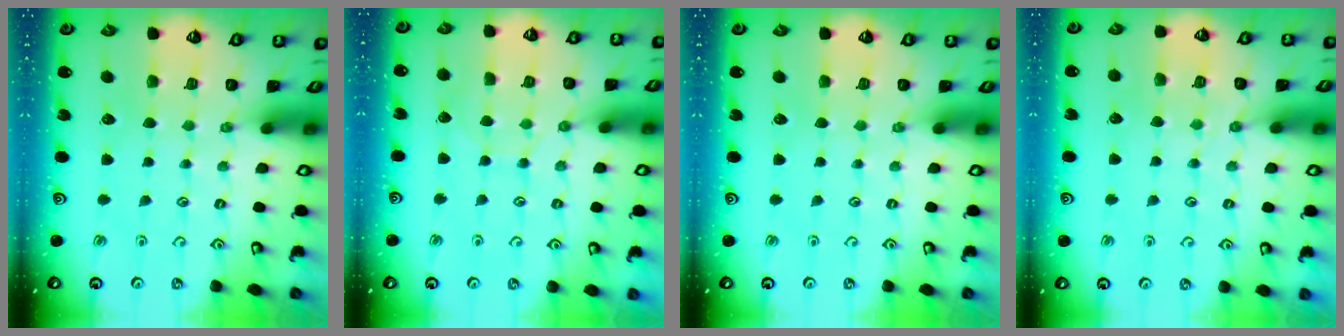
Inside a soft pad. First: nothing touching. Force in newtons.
{"total": 2.8, "press": 2.8, "slide": 0.3}
{"total": 0.0}
{"total": 2.8, "press": 2.8, "slide": 0.3}